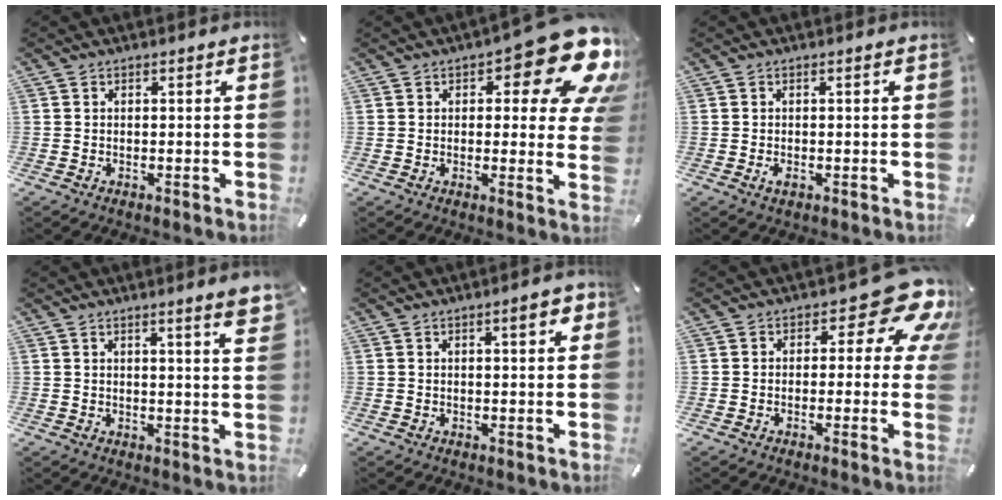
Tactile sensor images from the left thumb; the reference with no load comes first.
{"total": 16.9, "force": [8.5, 6.6, 13.0], "torque": [-0.160, -0.062, 0.139]}
{"total": 1.4, "force": [-0.6, 0.6, 1.1], "torque": [-0.020, -0.001, -0.008]}
{"total": 5.3, "force": [3.2, 0.2, 4.3], "torque": [-0.071, -0.015, 0.051]}
{"total": 4.5, "force": [1.9, 1.3, 3.9], "torque": [-0.055, -0.003, 0.025]}
{"total": 13.5, "force": [5.9, 6.2, 10.4], "torque": [-0.127, -0.037, 0.099]}